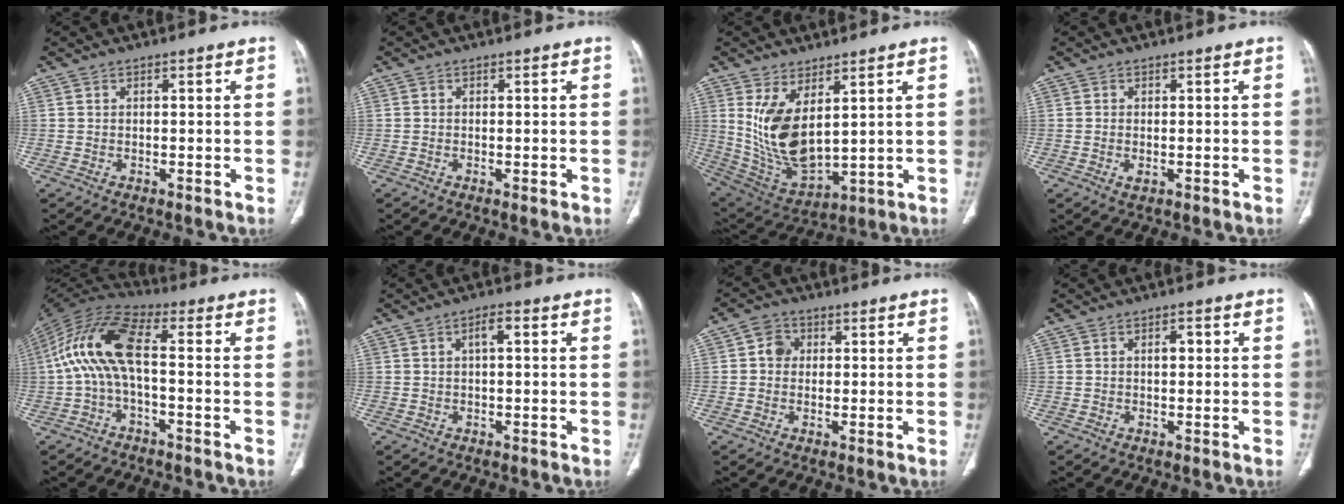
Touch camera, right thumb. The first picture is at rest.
{"total": 1.3, "force": [-0.3, 0.4, 1.2], "torque": [-0.018, -0.004, -0.002]}
{"total": 13.3, "force": [4.2, 6.3, 10.9], "torque": [-0.203, -0.029, 0.109]}
{"total": 1.4, "force": [-0.3, 0.8, 1.1], "torque": [-0.026, -0.005, -0.002]}
{"total": 13.1, "force": [-0.8, 5.1, 12.0], "torque": [-0.253, 0.045, -0.026]}
{"total": 2.8, "force": [0.6, 1.0, 2.5], "torque": [-0.044, 0.009, 0.010]}
{"total": 4.0, "force": [0.7, 3.4, 1.9], "torque": [-0.013, 0.006, 0.007]}
{"total": 2.0, "force": [0.3, 1.2, 1.6], "torque": [-0.022, 0.005, 0.002]}